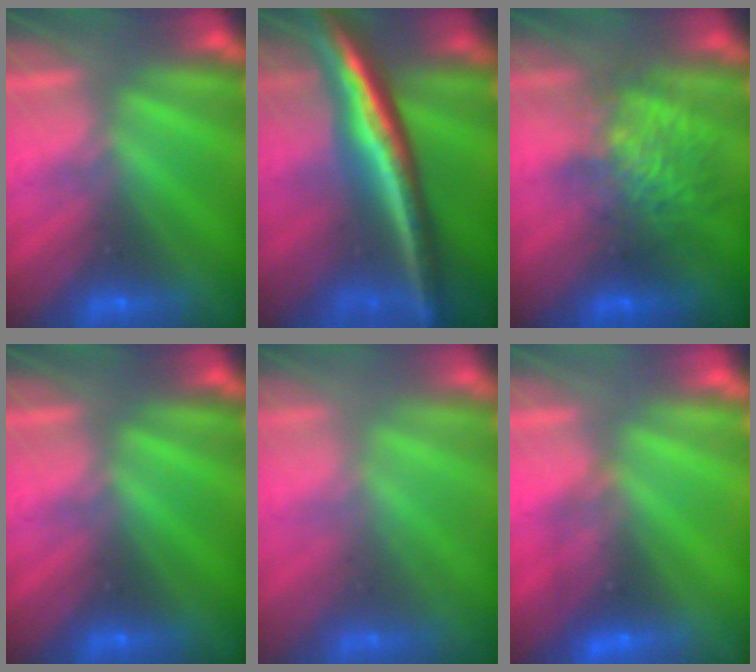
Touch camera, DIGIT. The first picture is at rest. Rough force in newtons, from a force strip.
{"total": 7.2}
{"total": 6.9}
{"total": 0.0}
{"total": 2.3}
{"total": 2.3}